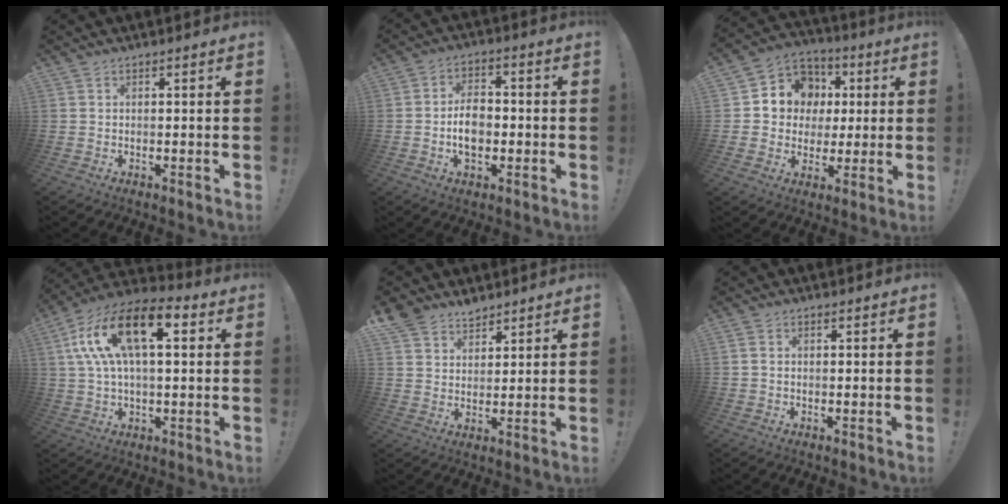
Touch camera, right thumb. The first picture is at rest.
{"total": 7.8, "force": [-1.8, 5.3, 5.4], "torque": [-0.092, 0.004, -0.036]}
{"total": 11.0, "force": [1.7, 10.4, 3.3], "torque": [-0.036, -0.008, 0.046]}
{"total": 18.6, "force": [5.7, 8.6, 15.5], "torque": [-0.298, 0.000, 0.091]}
{"total": 6.5, "force": [5.4, 3.5, 0.8], "torque": [-0.016, -0.040, 0.104]}
{"total": 1.1, "force": [0.2, 0.7, 0.8], "torque": [-0.020, 0.004, 0.005]}